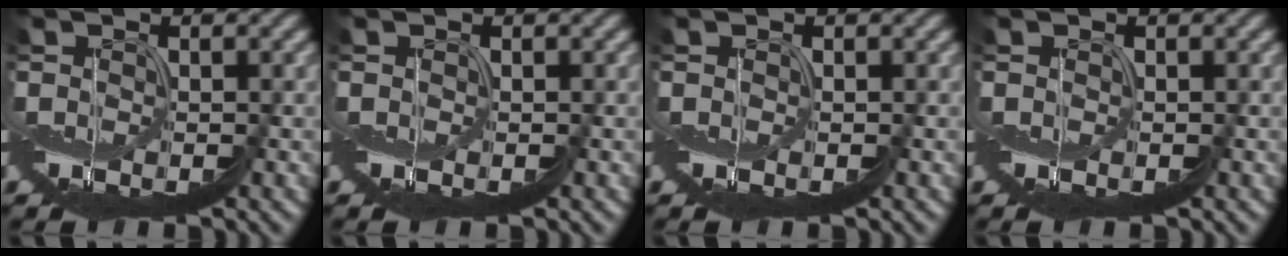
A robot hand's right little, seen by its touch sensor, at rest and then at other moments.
{"total": 0.0}
{"total": 0.0}
{"total": 0.0}